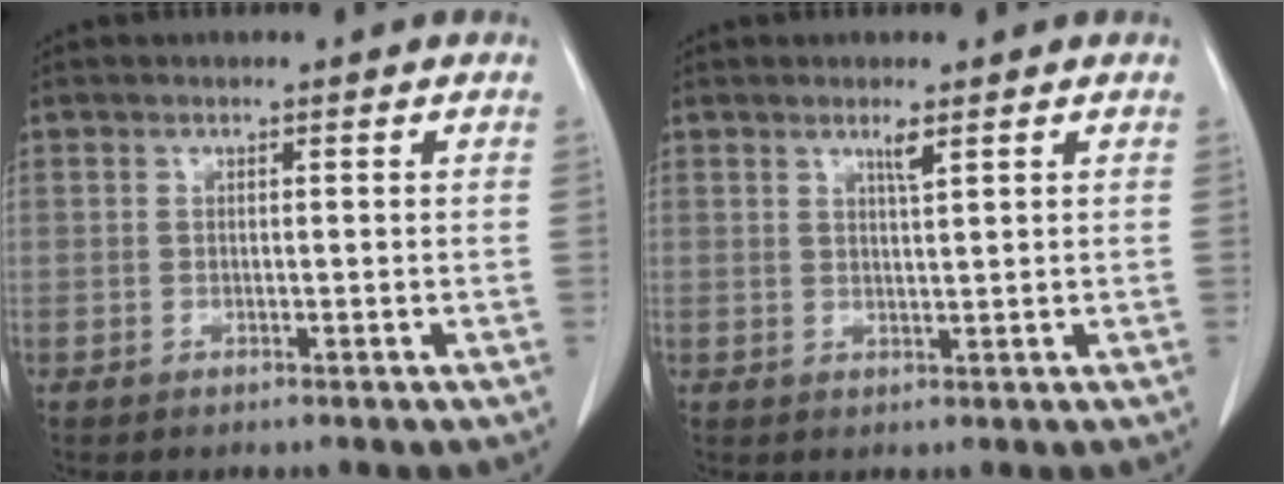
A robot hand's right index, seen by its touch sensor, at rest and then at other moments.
{"total": 1.8, "force": [1.1, -0.2, 1.4], "torque": [-0.025, -0.005, 0.021]}